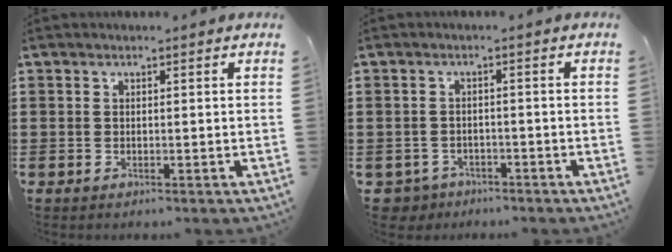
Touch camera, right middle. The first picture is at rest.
{"total": 2.4, "force": [-2.3, 0.9, -0.2], "torque": [-0.014, -0.004, -0.054]}